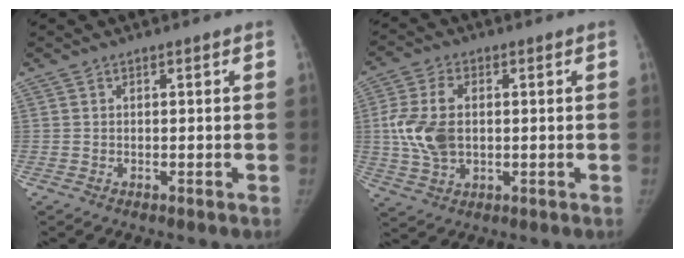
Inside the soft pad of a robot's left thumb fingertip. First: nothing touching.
{"total": 9.9, "force": [0.5, 6.2, 7.6], "torque": [-0.160, 0.005, 0.015]}